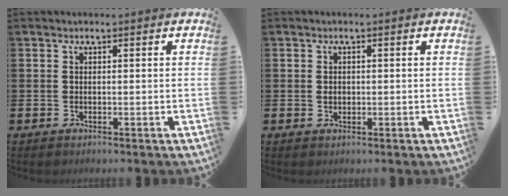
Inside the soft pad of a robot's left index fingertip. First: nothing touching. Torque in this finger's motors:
{"motor_torque": [0.30, 0.05, 0.00, 0.04]}